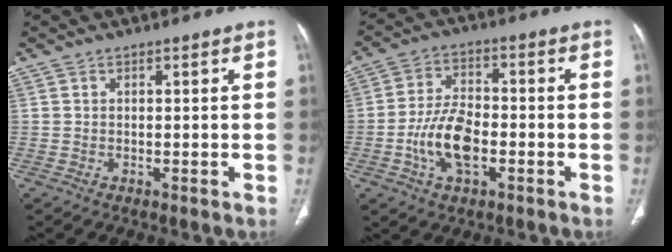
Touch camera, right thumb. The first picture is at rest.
{"total": 10.4, "force": [-3.0, 5.4, 8.3], "torque": [-0.154, 0.019, -0.056]}